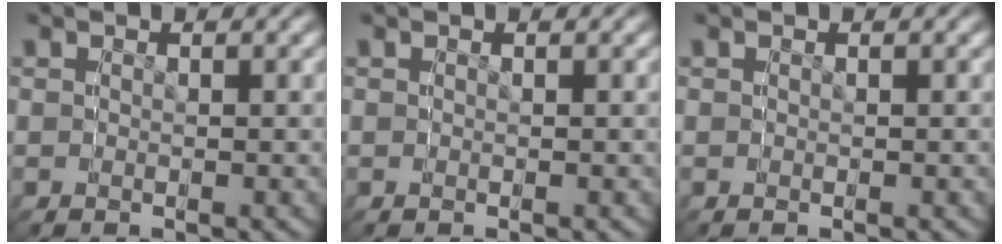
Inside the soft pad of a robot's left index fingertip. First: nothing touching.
{"total": 0.0}
{"total": 0.0}